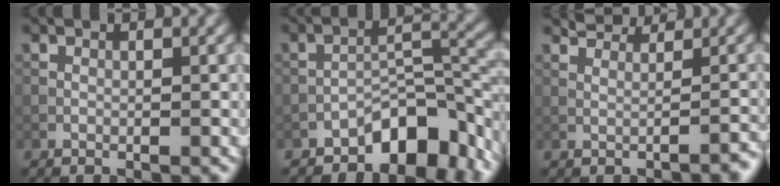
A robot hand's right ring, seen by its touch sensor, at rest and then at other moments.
{"total": 6.8, "force": [-4.6, 2.9, 4.2], "torque": [-0.045, 0.014, -0.075]}
{"total": 2.1, "force": [1.6, 0.7, 1.0], "torque": [-0.014, -0.002, 0.033]}